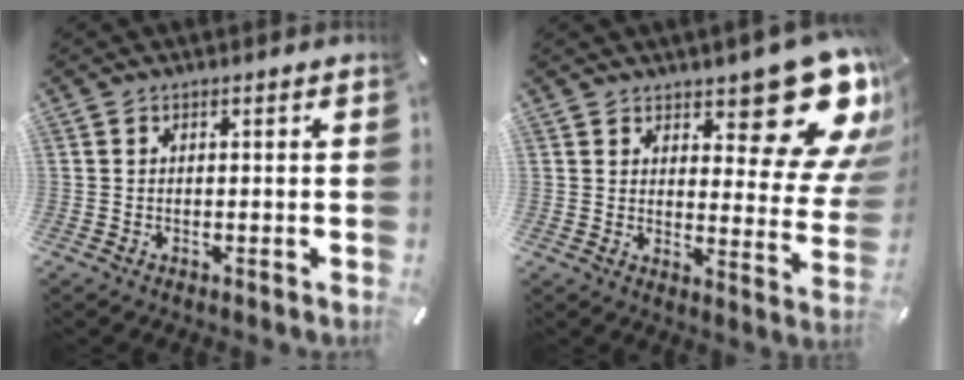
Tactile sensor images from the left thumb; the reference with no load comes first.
{"total": 16.6, "force": [11.1, 7.1, 10.1], "torque": [-0.102, -0.103, 0.186]}